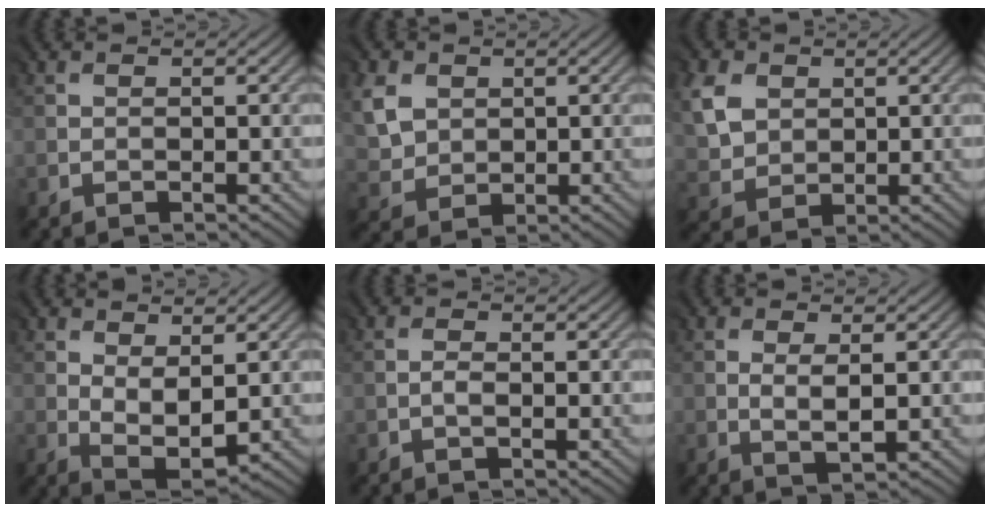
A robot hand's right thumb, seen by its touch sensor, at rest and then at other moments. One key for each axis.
{"total": 5.0, "fx": 1.7, "fy": 4.2, "fz": 2.1, "tx": -0.081, "ty": 0.002, "tz": 0.035}
{"total": 5.5, "fx": 2.0, "fy": 4.5, "fz": 2.4, "tx": -0.090, "ty": 0.005, "tz": 0.039}
{"total": 4.7, "fx": 0.9, "fy": 2.5, "fz": 3.8, "tx": -0.084, "ty": -0.009, "tz": 0.024}
{"total": 0.7, "fx": -0.5, "fy": 0.2, "fz": 0.5, "tx": -0.010, "ty": -0.001, "tz": -0.009}
{"total": 2.3, "fx": 0.3, "fy": 0.9, "fz": 2.1, "tx": -0.047, "ty": -0.006, "tz": 0.013}